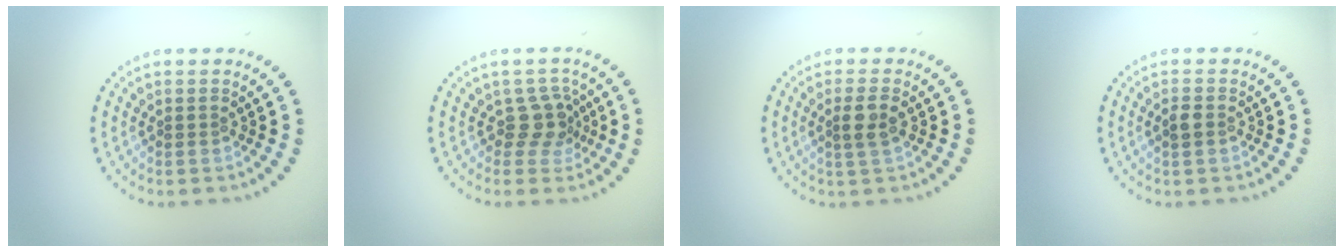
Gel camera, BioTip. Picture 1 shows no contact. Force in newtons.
{"total": 2.6, "press": 2.0, "slide": 1.6}
{"total": 2.0, "press": 1.8, "slide": 0.9}
{"total": 1.2, "press": 1.2, "slide": 0.2}